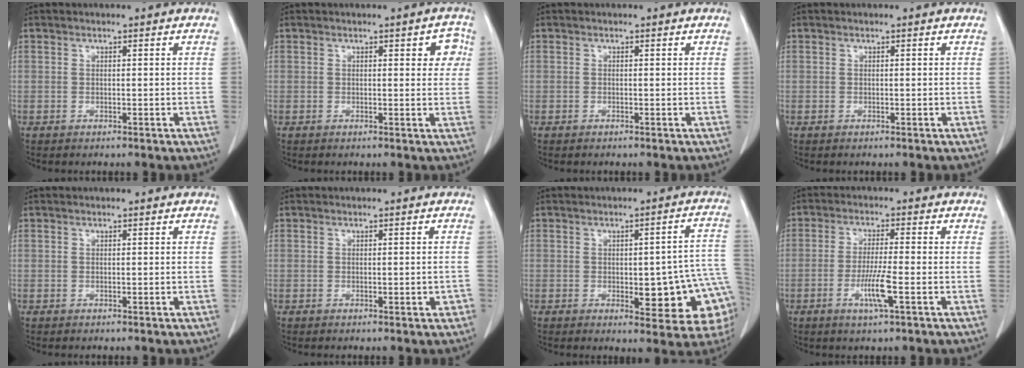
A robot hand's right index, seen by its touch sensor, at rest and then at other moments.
{"total": 3.3, "force": [1.0, 1.3, 2.8], "torque": [-0.020, 0.007, 0.007]}
{"total": 0.0}
{"total": 0.0}
{"total": 0.0}
{"total": 1.6, "force": [-0.5, 0.6, 1.4], "torque": [-0.017, 0.005, -0.002]}
{"total": 14.0, "force": [-2.7, 4.2, 13.1], "torque": [-0.095, 0.022, -0.019]}
{"total": 5.6, "force": [-2.1, -0.1, 5.2], "torque": [-0.100, -0.011, -0.039]}